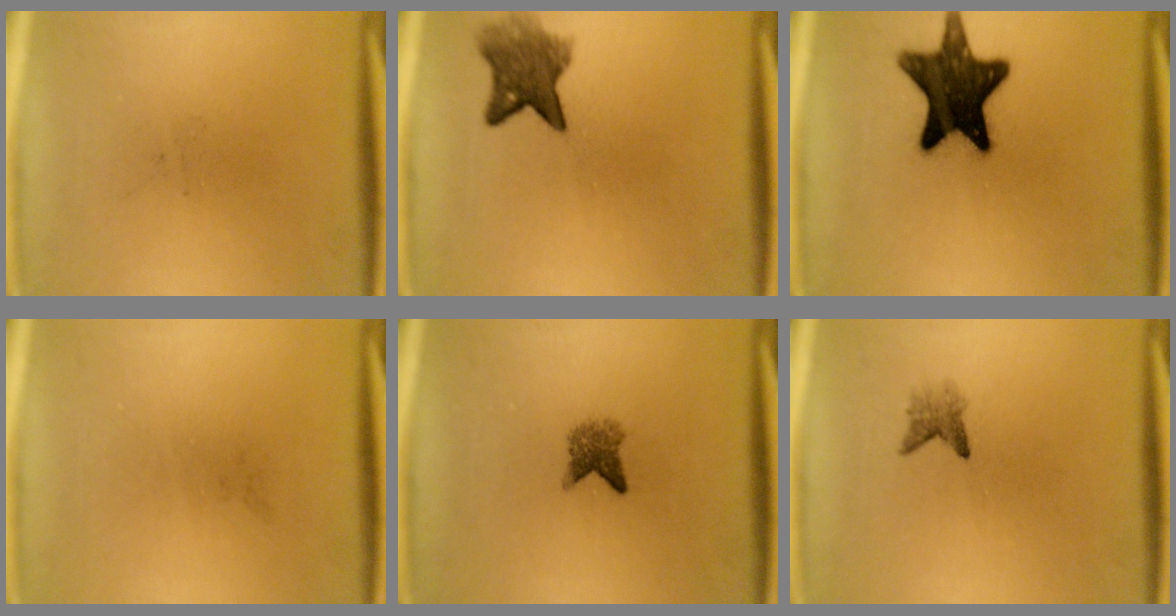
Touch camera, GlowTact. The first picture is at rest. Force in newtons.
{"total": 5.7}
{"total": 14.7}
{"total": 0.0}
{"total": 2.7}
{"total": 1.8}